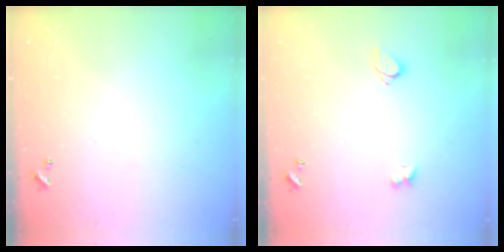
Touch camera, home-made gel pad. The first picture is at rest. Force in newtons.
{"total": 2.8, "press": 2.5, "slide": 1.3}